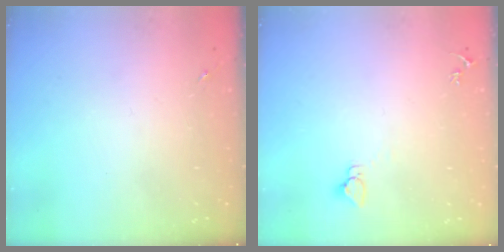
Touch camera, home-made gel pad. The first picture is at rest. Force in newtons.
{"total": 2.9, "press": 2.9, "slide": 0.1}